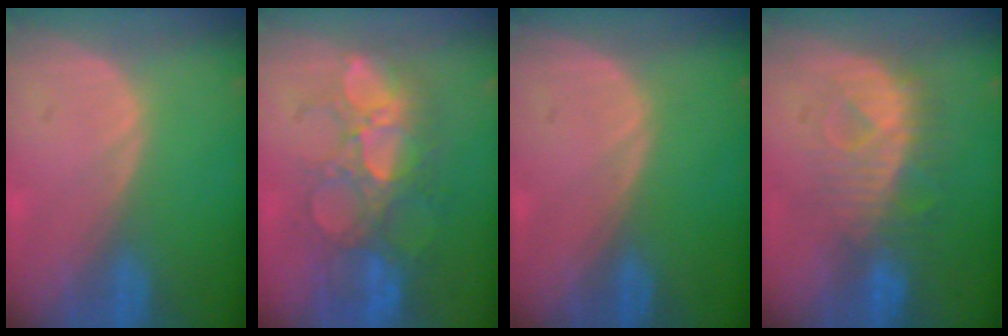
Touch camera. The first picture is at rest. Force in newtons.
{"total": 10.3, "press": 9.3, "slide": 4.4}
{"total": 0.0}
{"total": 8.1, "press": 7.9, "slide": 2.0}